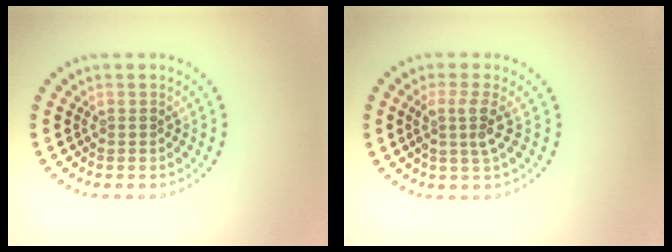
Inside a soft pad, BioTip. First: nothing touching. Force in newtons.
{"total": 2.6, "press": 2.0, "slide": 1.7}